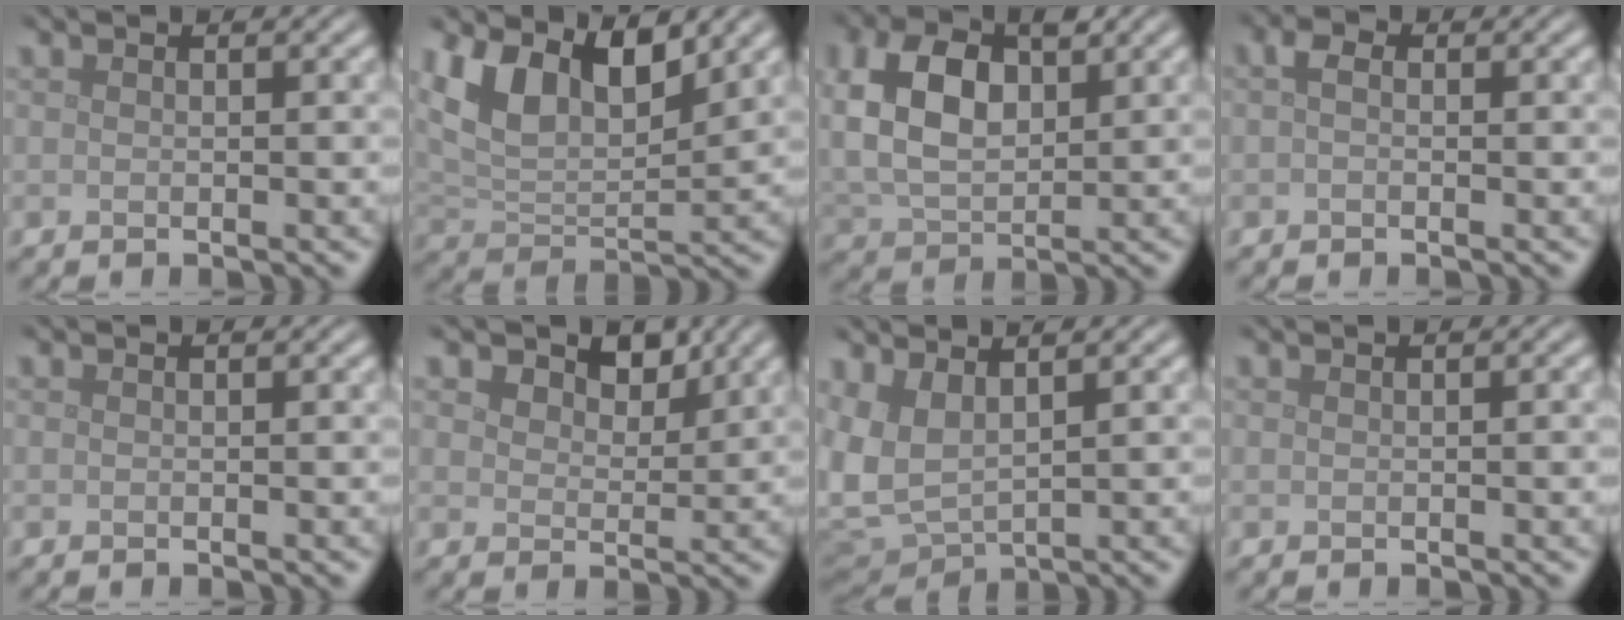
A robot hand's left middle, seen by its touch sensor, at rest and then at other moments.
{"total": 7.8, "force": [4.0, 4.2, 5.3], "torque": [-0.101, -0.011, 0.072]}
{"total": 7.7, "force": [2.3, 5.0, 5.4], "torque": [-0.119, 0.010, 0.040]}
{"total": 1.3, "force": [0.1, 0.8, 1.0], "torque": [-0.020, 0.005, -0.003]}
{"total": 0.0}
{"total": 4.3, "force": [3.2, 2.2, 1.8], "torque": [-0.035, -0.019, 0.052]}
{"total": 5.2, "force": [1.6, 2.5, 4.2], "torque": [-0.111, 0.000, 0.031]}
{"total": 1.1, "force": [0.2, 0.2, 1.0], "torque": [-0.013, 0.006, 0.002]}